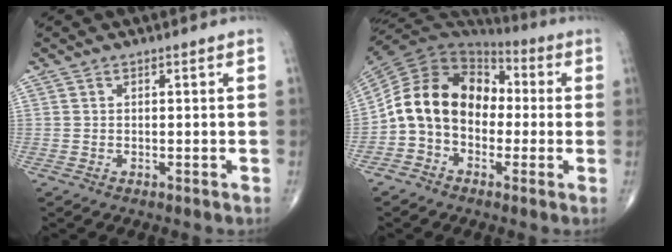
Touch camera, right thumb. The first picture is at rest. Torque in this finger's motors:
{"motor_torque": [2.42, 2.42, 0.89, -0.45, 0.42]}